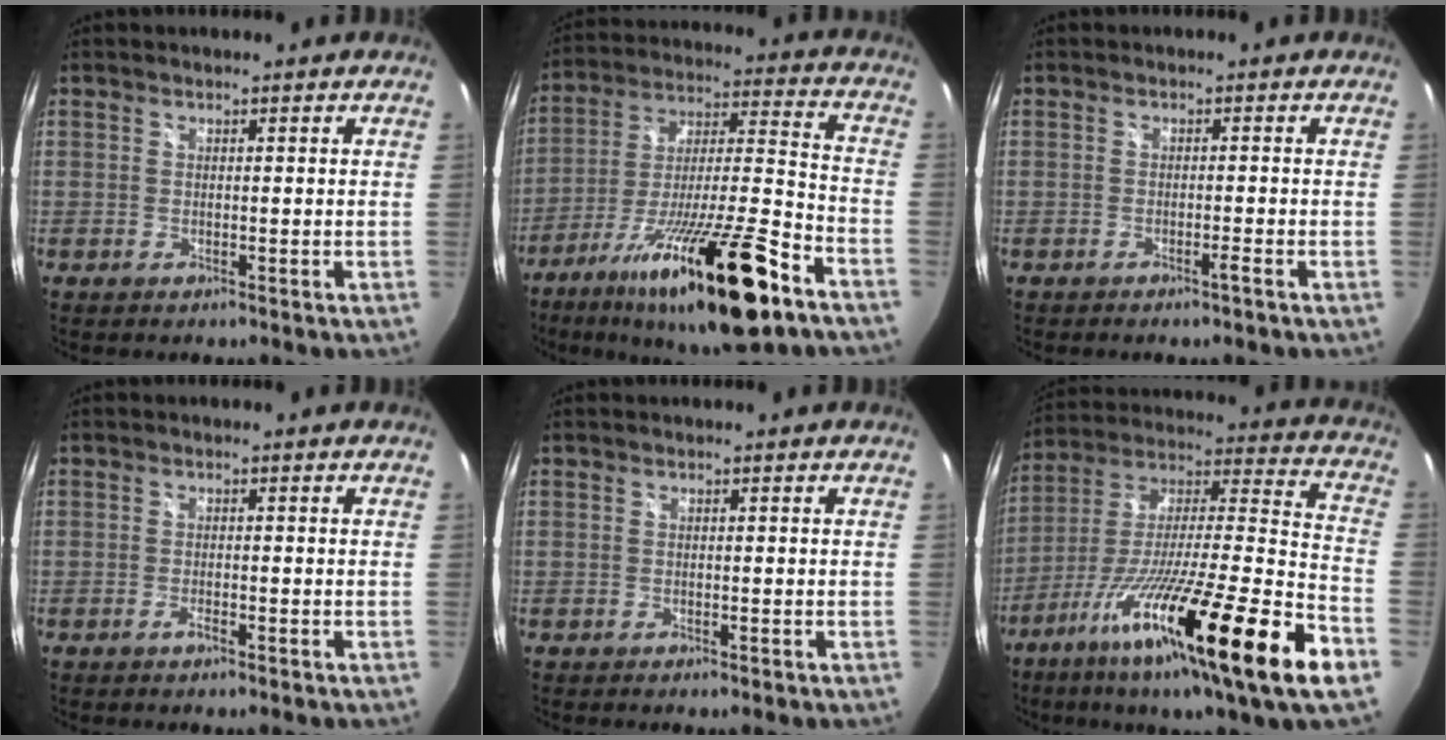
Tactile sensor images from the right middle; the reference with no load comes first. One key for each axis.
{"total": 25.3, "fx": -15.7, "fy": 3.6, "fz": 19.5, "tx": -0.340, "ty": -0.037, "tz": -0.260}
{"total": 1.2, "fx": -1.0, "fy": -0.2, "fz": 0.8, "tx": -0.016, "ty": 0.001, "tz": -0.018}
{"total": 1.3, "fx": -0.9, "fy": 0.3, "fz": 0.9, "tx": -0.019, "ty": -0.001, "tz": -0.019}
{"total": 0.8, "fx": -0.5, "fy": 0.3, "fz": 0.5, "tx": -0.008, "ty": -0.001, "tz": -0.008}
{"total": 29.2, "fx": -15.9, "fy": 1.1, "fz": 24.4, "tx": -0.383, "ty": -0.063, "tz": -0.268}